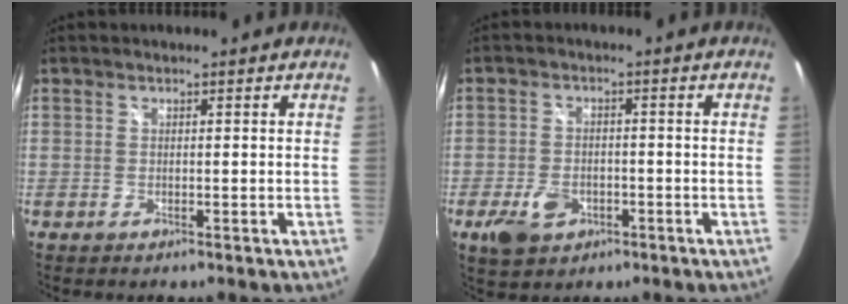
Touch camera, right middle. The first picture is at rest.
{"total": 7.8, "force": [-4.1, 4.8, 4.6], "torque": [-0.117, -0.007, -0.071]}